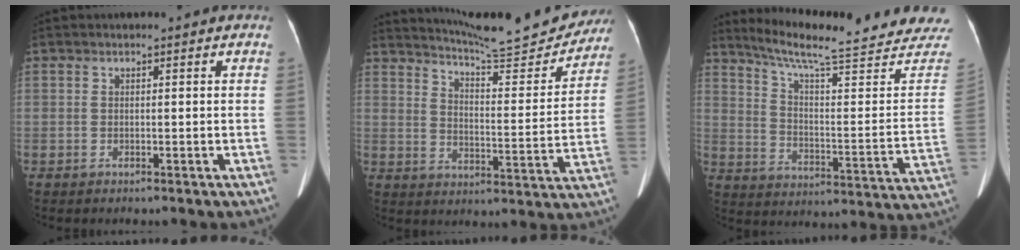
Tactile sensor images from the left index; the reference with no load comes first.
{"total": 18.8, "force": [17.8, 1.5, 5.7], "torque": [-0.087, -0.049, 0.236]}
{"total": 26.8, "force": [24.3, 1.9, 11.2], "torque": [-0.171, -0.089, 0.312]}